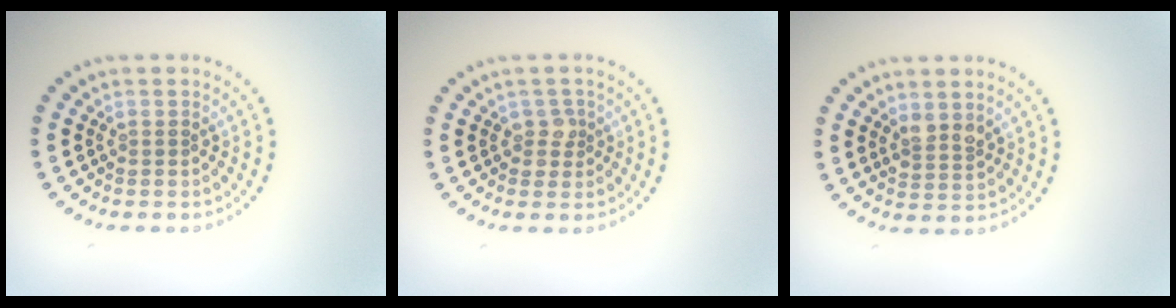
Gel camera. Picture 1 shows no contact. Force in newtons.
{"total": 1.5, "press": 1.3, "slide": 0.7}
{"total": 1.7, "press": 1.5, "slide": 0.9}